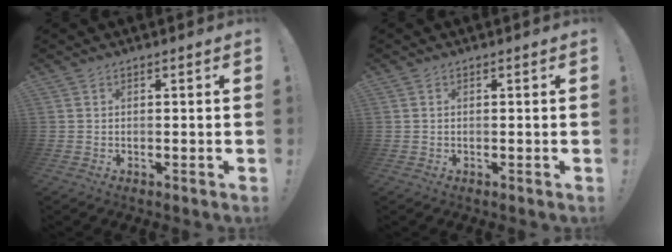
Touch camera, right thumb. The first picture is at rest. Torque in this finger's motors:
{"motor_torque": [0.42, -0.19, 0.12, -0.21, -0.08]}